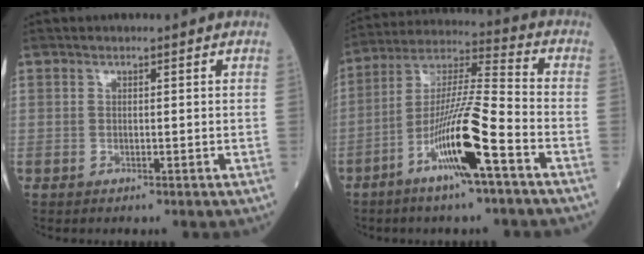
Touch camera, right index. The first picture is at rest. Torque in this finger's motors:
{"motor_torque": [1.98, -0.17, 1.06, 0.21]}